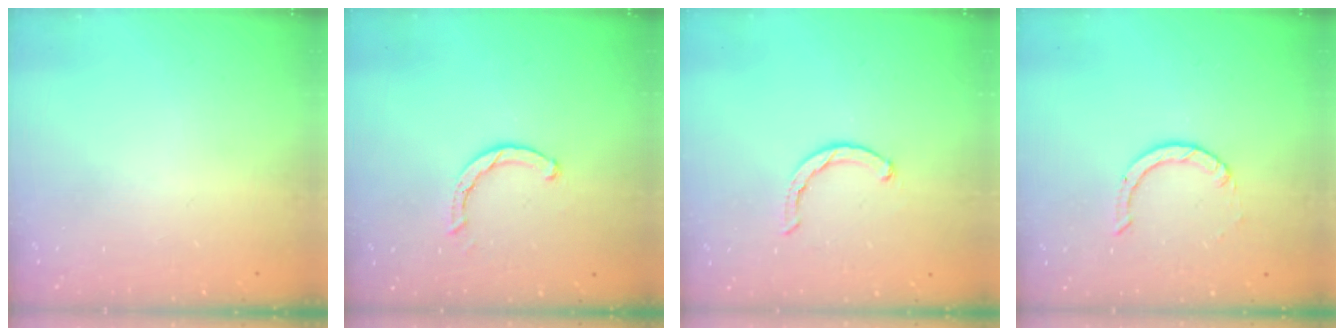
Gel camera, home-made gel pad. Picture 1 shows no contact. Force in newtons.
{"total": 1.6, "press": 1.6, "slide": 0.2}
{"total": 2.3, "press": 2.2, "slide": 0.5}
{"total": 2.0, "press": 2.0, "slide": 0.2}